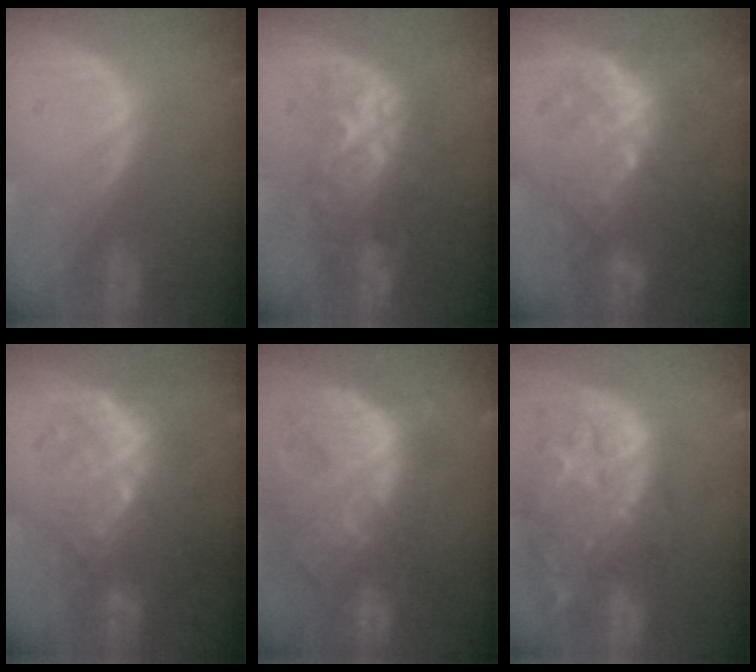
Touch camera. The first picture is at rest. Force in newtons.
{"total": 8.2, "press": 8.2, "slide": 0.5}
{"total": 9.5, "press": 9.0, "slide": 3.0}
{"total": 9.3, "press": 8.6, "slide": 3.5}
{"total": 13.8, "press": 11.6, "slide": 7.4}
{"total": 14.4, "press": 11.6, "slide": 8.6}